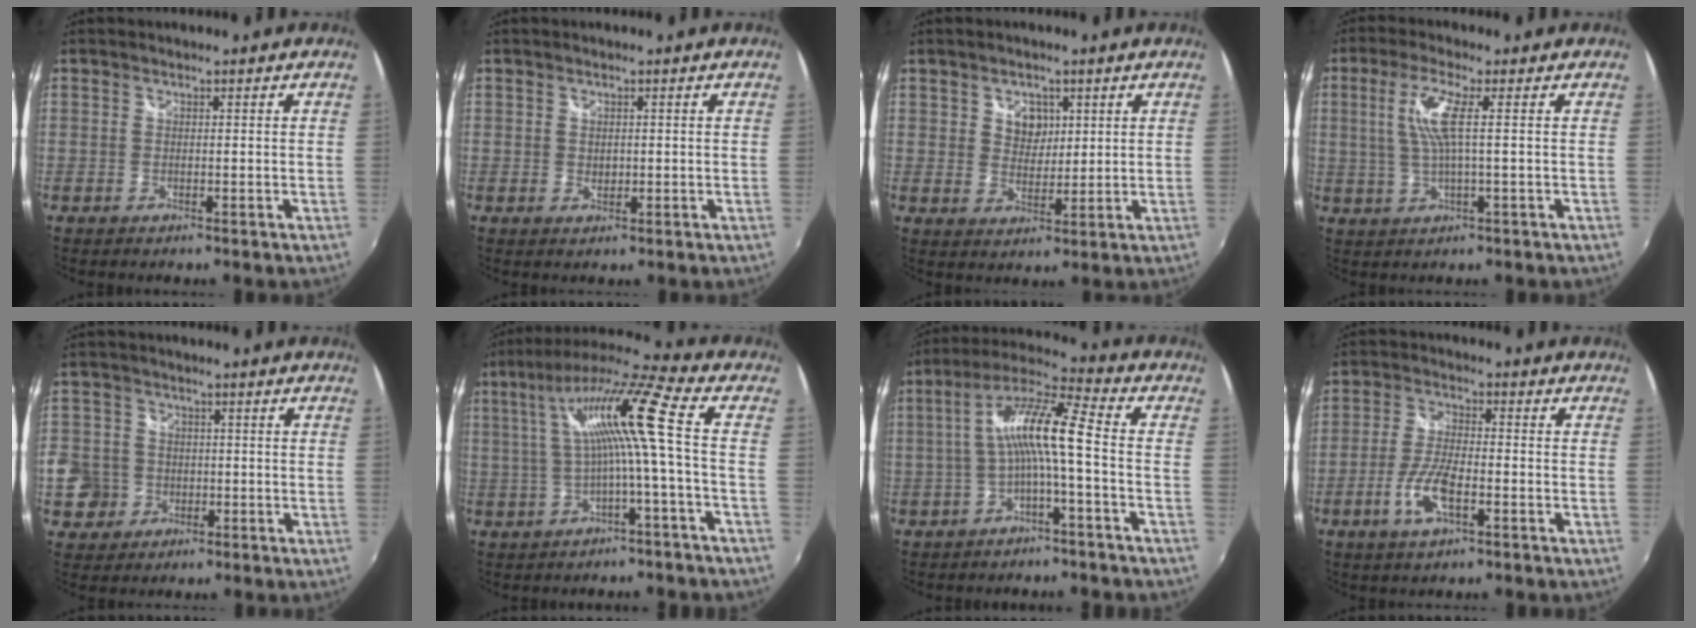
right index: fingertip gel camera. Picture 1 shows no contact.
{"total": 1.2, "force": [0.2, 1.0, 0.6], "torque": [-0.008, 0.000, 0.004]}
{"total": 5.9, "force": [1.6, 4.8, 2.9], "torque": [-0.045, 0.011, 0.029]}
{"total": 6.3, "force": [1.0, 0.0, 6.2], "torque": [-0.124, -0.002, 0.027]}
{"total": 10.3, "force": [-1.8, 9.7, 2.9], "torque": [-0.099, 0.016, -0.030]}
{"total": 12.3, "force": [0.2, -1.0, 12.3], "torque": [-0.226, 0.015, 0.011]}
{"total": 10.2, "force": [-1.9, 0.7, 10.0], "torque": [-0.208, 0.021, -0.034]}
{"total": 7.4, "force": [-3.2, 2.3, 6.3], "torque": [-0.136, -0.002, -0.063]}